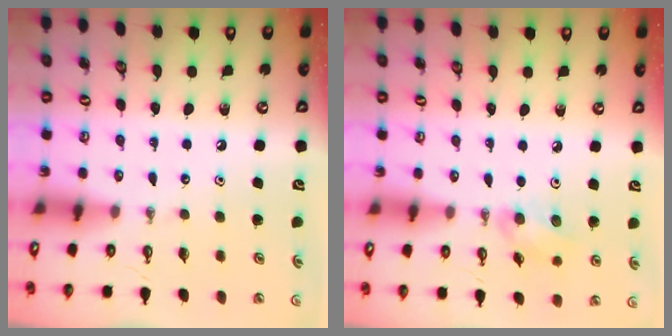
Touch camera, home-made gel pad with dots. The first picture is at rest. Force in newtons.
{"total": 7.8, "press": 7.4, "slide": 2.5}